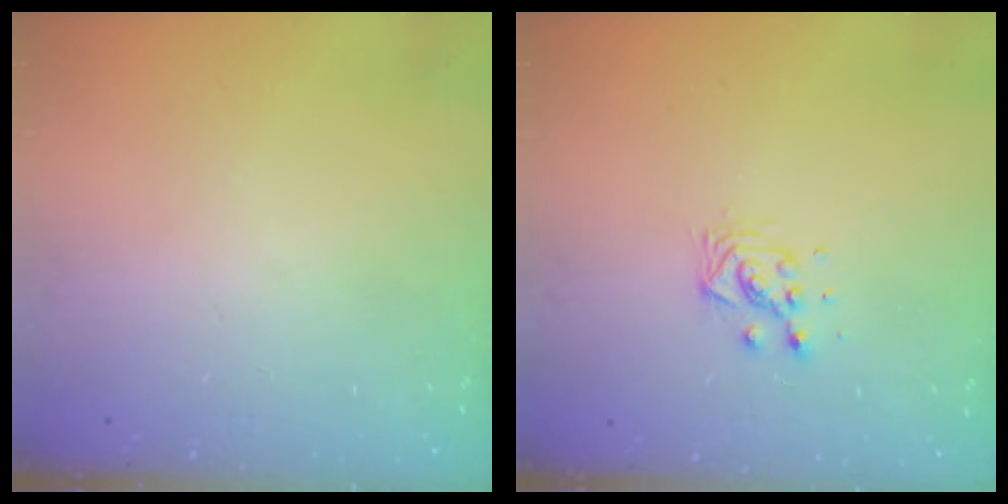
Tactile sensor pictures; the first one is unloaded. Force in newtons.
{"total": 6.1, "press": 6.1, "slide": 0.5}